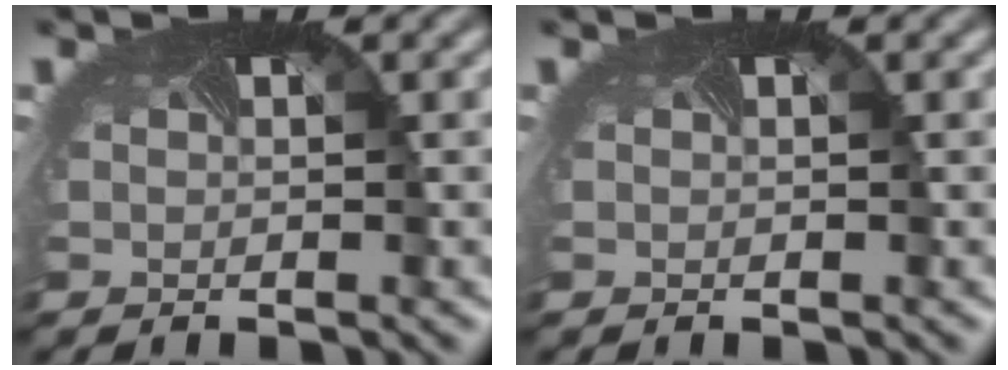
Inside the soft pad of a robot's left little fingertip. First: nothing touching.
{"total": 0.0}